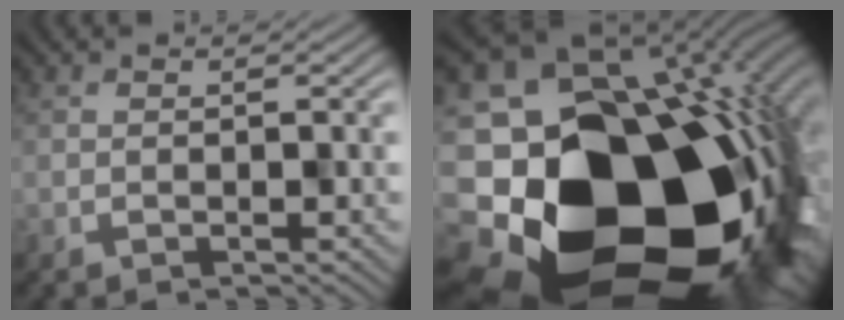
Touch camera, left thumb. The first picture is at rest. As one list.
[{"total": 22.4, "force": [-7.5, 17.5, 11.7], "torque": [-0.191, -0.075, -0.120]}]